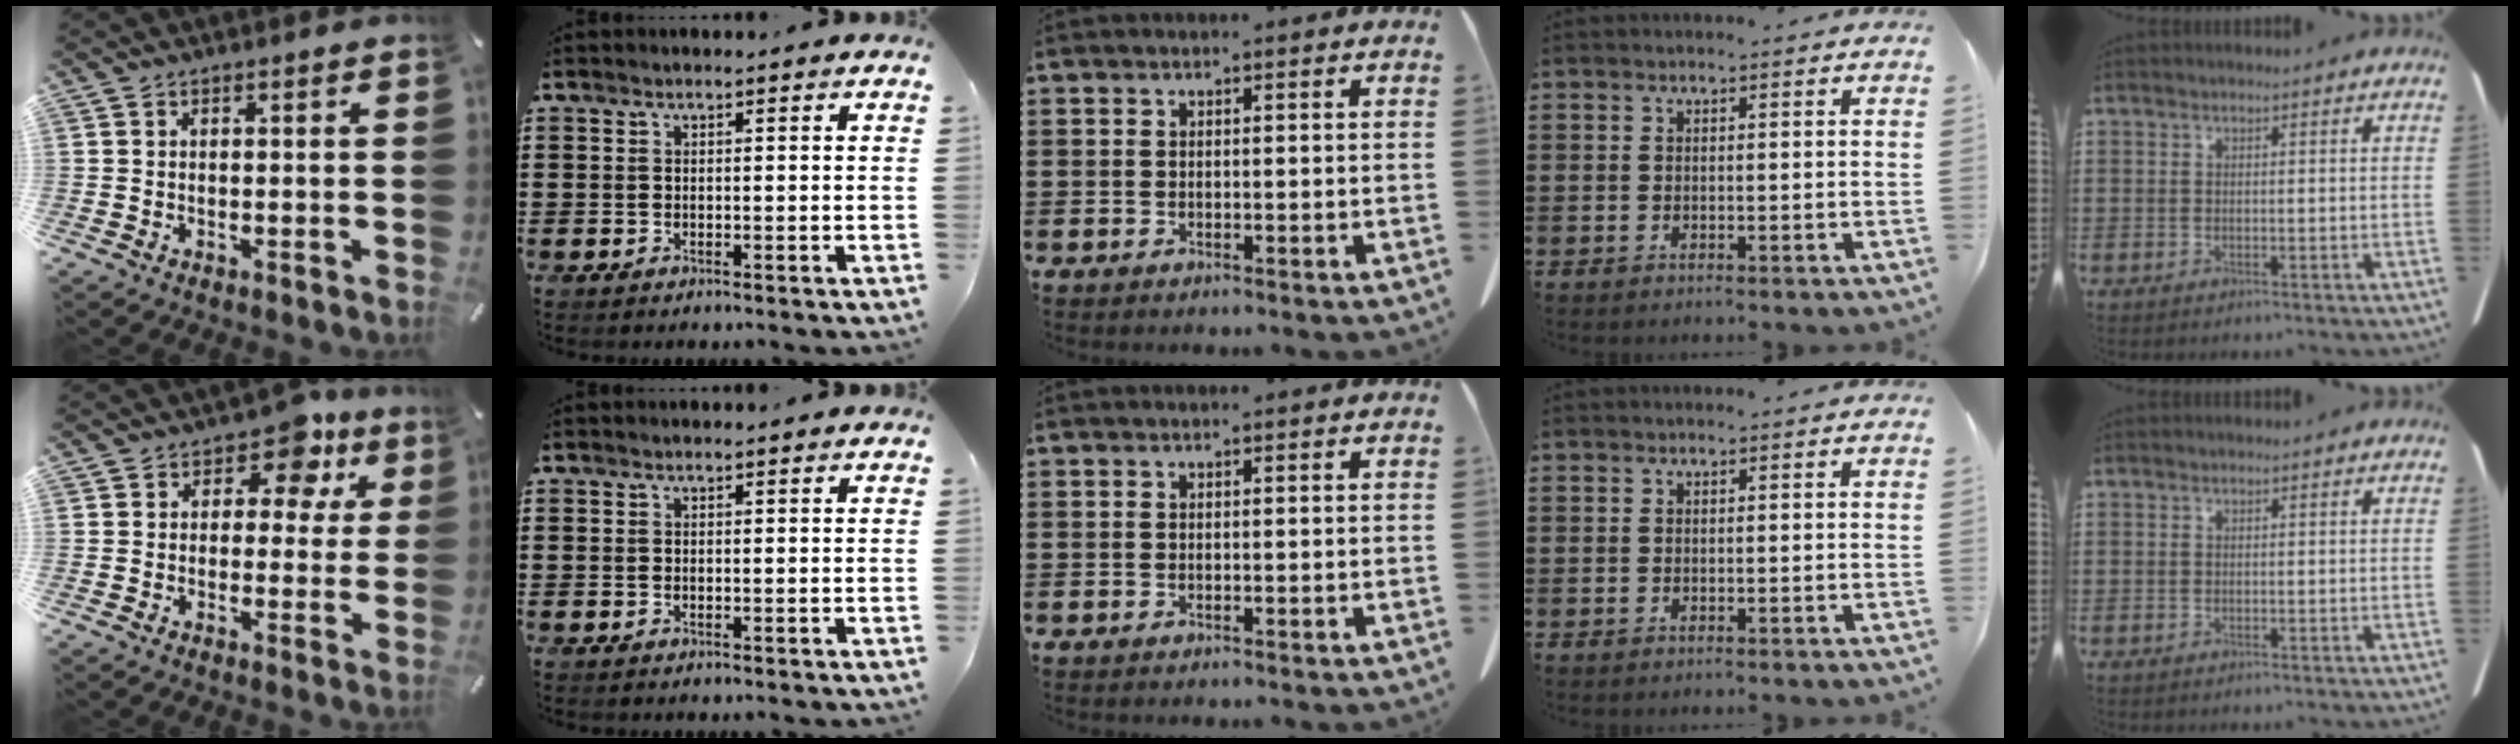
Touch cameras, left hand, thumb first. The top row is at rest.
{"thumb": {"total": 9.0, "force": [4.6, 5.5, 5.5], "torque": [-0.068, -0.024, 0.074]}}